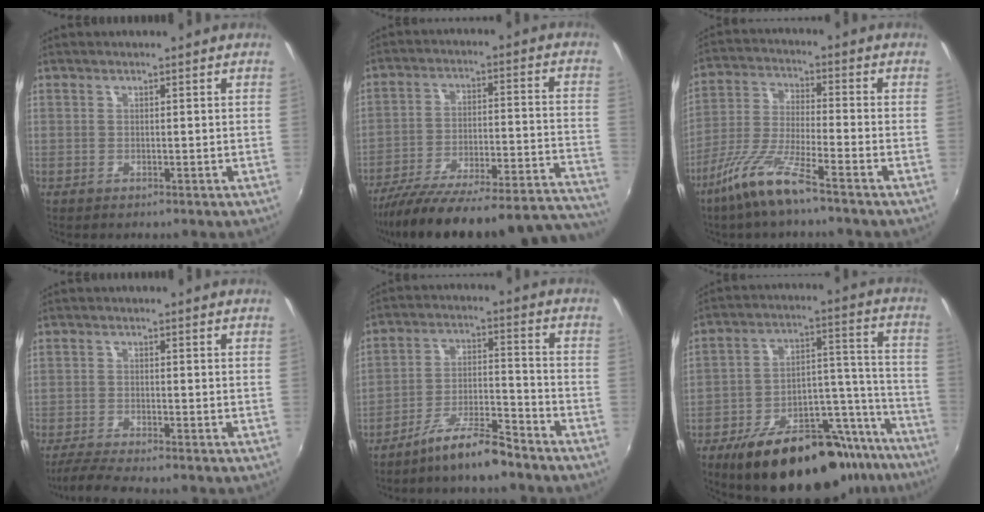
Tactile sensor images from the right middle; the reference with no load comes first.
{"total": 30.3, "force": [-27.6, 2.5, 12.3], "torque": [-0.159, -0.037, -0.388]}
{"total": 10.0, "force": [-6.9, 0.8, 7.2], "torque": [-0.155, -0.010, -0.135]}
{"total": 5.6, "force": [-5.1, -0.3, 2.3], "torque": [-0.071, -0.018, -0.093]}
{"total": 9.2, "force": [-7.8, 1.2, 4.8], "torque": [-0.098, 0.009, -0.136]}
{"total": 26.5, "force": [-20.4, 10.4, 13.4], "torque": [-0.185, 0.046, -0.275]}